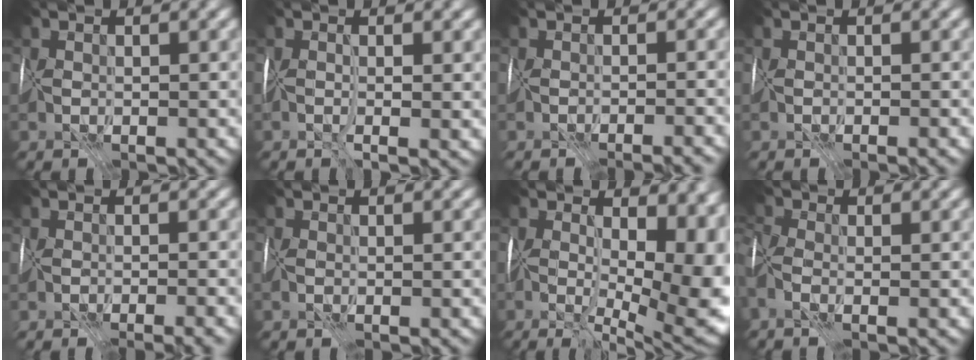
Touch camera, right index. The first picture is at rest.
{"total": 2.1, "force": [0.0, 0.4, 2.1], "torque": [-0.036, -0.006, 0.003]}
{"total": 3.6, "force": [-3.5, 0.1, 0.9], "torque": [0.010, 0.002, -0.037]}
{"total": 0.8, "force": [-0.8, -0.2, 0.2], "torque": [0.015, 0.001, -0.011]}
{"total": 4.9, "force": [-4.0, 1.0, 2.6], "torque": [-0.017, -0.009, -0.038]}
{"total": 1.2, "force": [-1.1, 0.2, 0.6], "torque": [0.005, 0.002, -0.015]}
{"total": 16.9, "force": [0.2, 8.4, 14.7], "torque": [-0.187, -0.017, 0.050]}
{"total": 3.0, "force": [-1.5, 1.5, 2.2], "torque": [-0.047, 0.007, -0.026]}